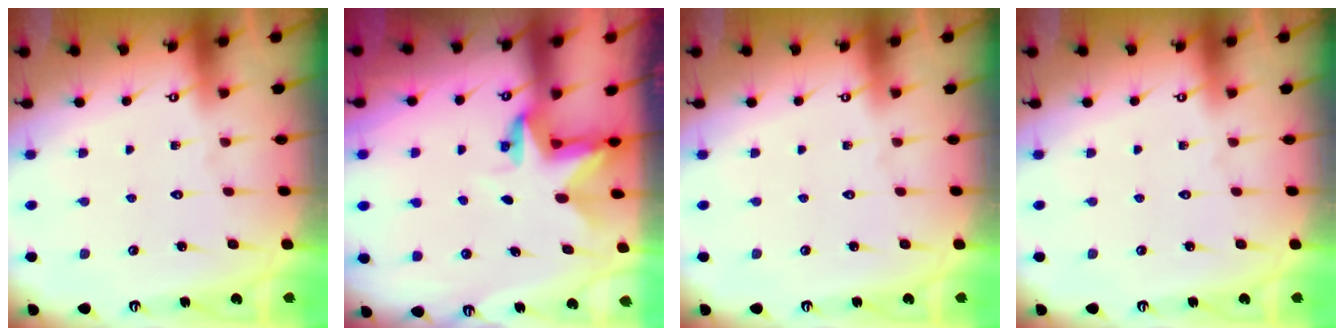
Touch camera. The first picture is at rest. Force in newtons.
{"total": 3.0, "press": 3.0, "slide": 0.3}
{"total": 0.0}
{"total": 0.0}